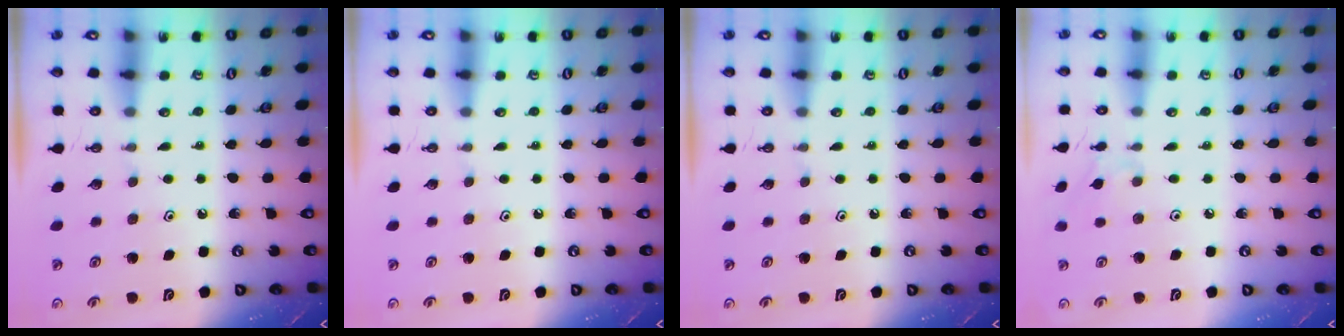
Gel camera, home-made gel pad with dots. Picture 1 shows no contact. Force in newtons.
{"total": 0.0}
{"total": 0.0}
{"total": 3.5, "press": 3.4, "slide": 0.6}